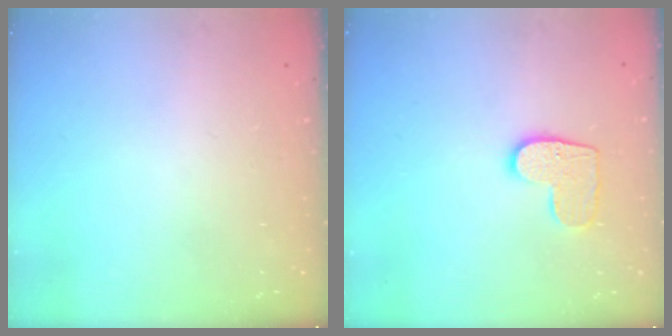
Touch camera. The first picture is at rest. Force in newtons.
{"total": 9.2, "press": 9.2, "slide": 0.3}